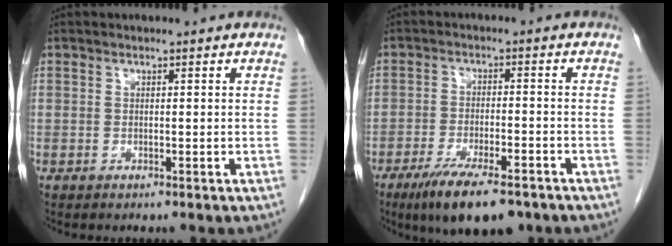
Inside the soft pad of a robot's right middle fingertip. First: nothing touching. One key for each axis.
{"total": 11.2, "fx": -7.9, "fy": 2.8, "fz": 7.4, "tx": -0.120, "ty": -0.019, "tz": -0.126}